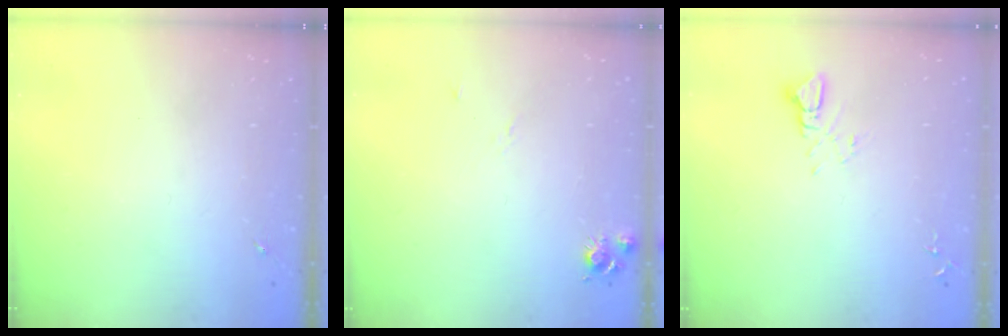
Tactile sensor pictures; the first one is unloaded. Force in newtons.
{"total": 6.5, "press": 6.5, "slide": 0.8}
{"total": 3.3, "press": 3.3, "slide": 0.2}